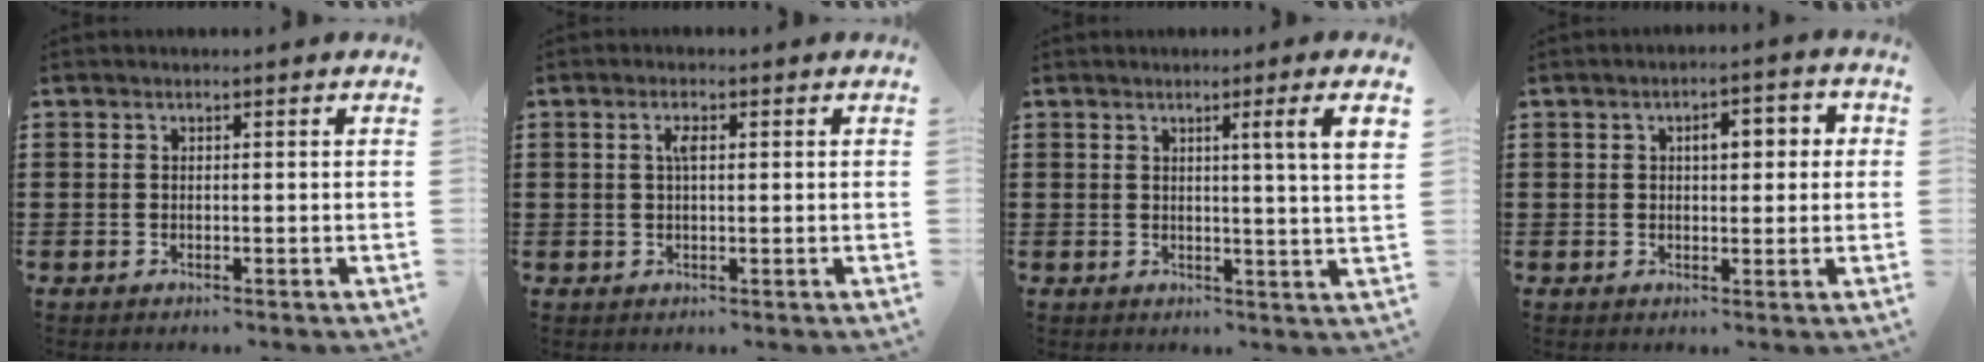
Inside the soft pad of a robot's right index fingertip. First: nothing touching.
{"total": 2.1, "force": [0.6, 0.6, 2.0], "torque": [-0.040, 0.005, 0.007]}
{"total": 4.3, "force": [1.9, -1.2, 3.7], "torque": [-0.067, -0.011, 0.027]}
{"total": 4.1, "force": [0.7, 2.0, 3.5], "torque": [-0.047, 0.002, 0.001]}